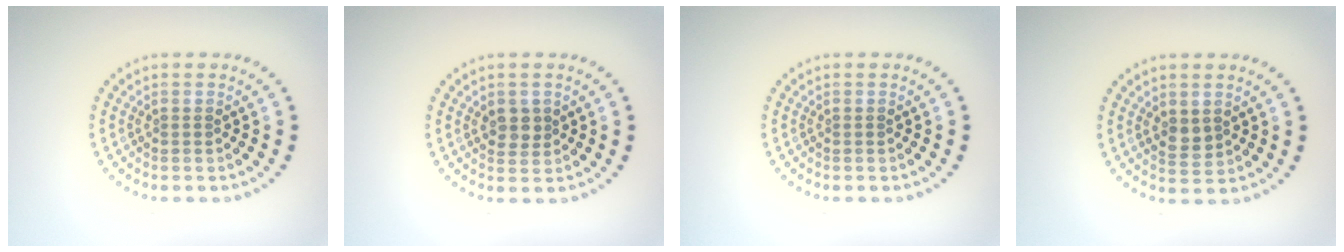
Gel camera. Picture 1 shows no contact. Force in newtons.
{"total": 1.8, "press": 1.8, "slide": 0.4}
{"total": 0.0}
{"total": 1.8, "press": 1.7, "slide": 0.4}